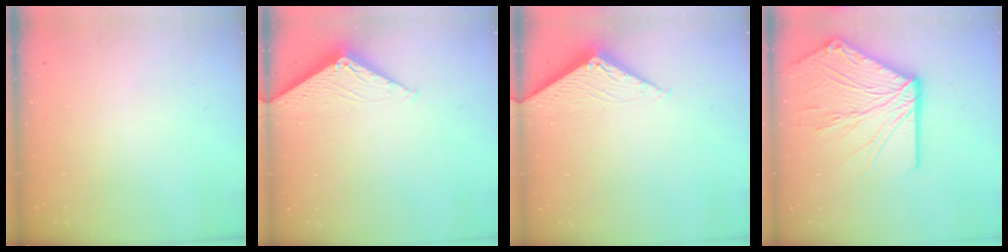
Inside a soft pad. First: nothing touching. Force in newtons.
{"total": 2.8, "press": 2.8, "slide": 0.3}
{"total": 2.8, "press": 2.8, "slide": 0.3}
{"total": 22.4, "press": 22.3, "slide": 2.8}